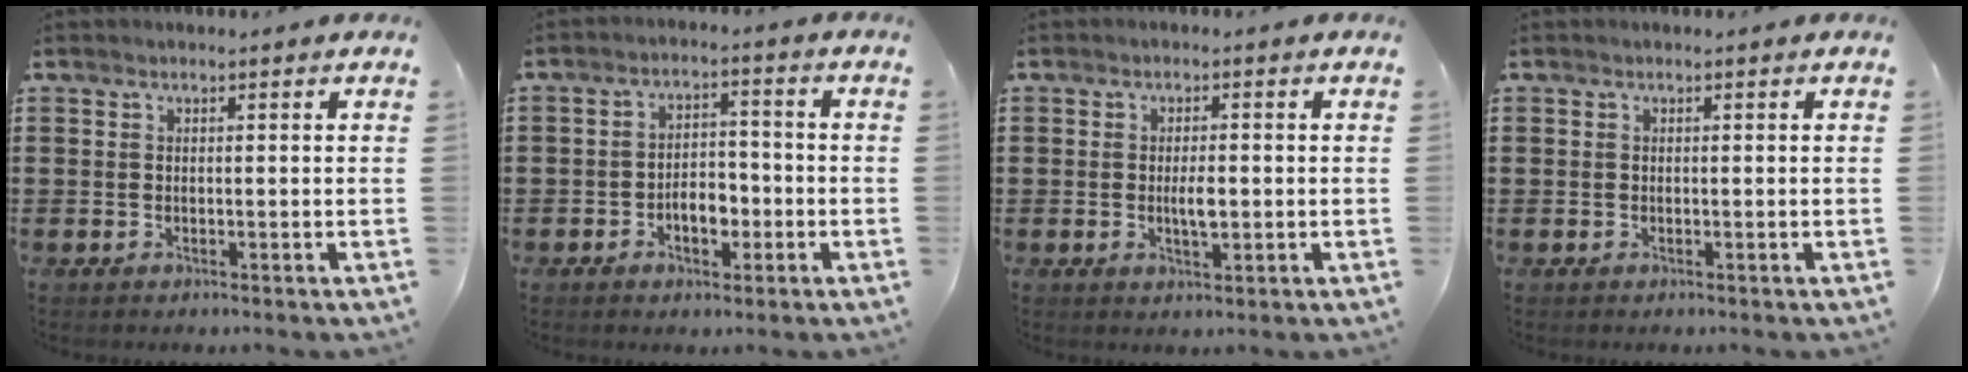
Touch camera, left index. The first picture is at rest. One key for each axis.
{"total": 4.7, "fx": -1.8, "fy": 2.6, "fz": 3.5, "tx": -0.055, "ty": 0.004, "tz": -0.035}
{"total": 3.2, "fx": -0.2, "fy": 1.0, "fz": 3.0, "tx": -0.056, "ty": -0.001, "tz": -0.003}
{"total": 0.0}